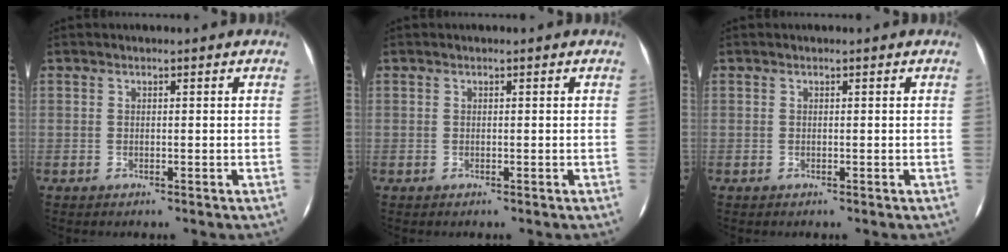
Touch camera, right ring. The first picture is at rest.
{"total": 0.0}
{"total": 0.0}